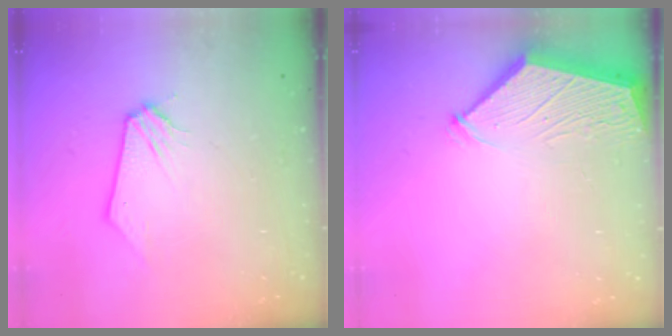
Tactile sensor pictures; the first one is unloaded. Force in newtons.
{"total": 2.9, "press": 2.8, "slide": 0.4}